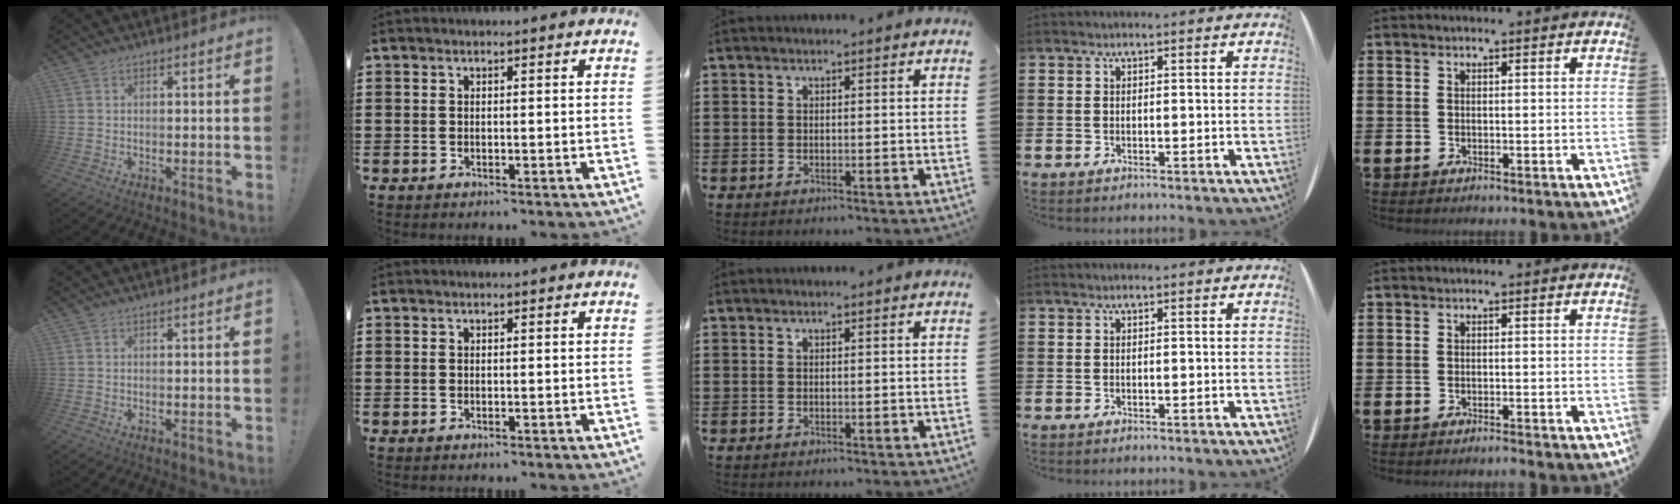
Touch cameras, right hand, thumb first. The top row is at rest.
{"little": {"total": 0.5, "force": [-0.5, -0.1, 0.2], "torque": [-0.003, -0.003, -0.009]}}